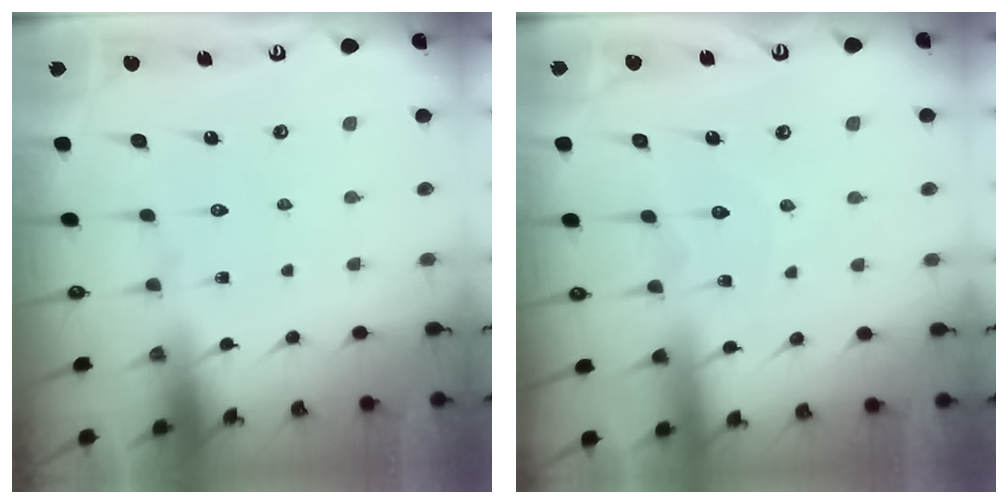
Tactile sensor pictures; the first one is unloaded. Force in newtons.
{"total": 4.7, "press": 4.7, "slide": 0.2}